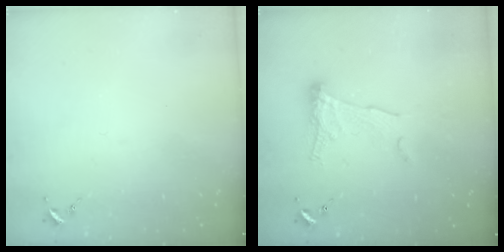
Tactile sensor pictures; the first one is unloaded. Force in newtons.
{"total": 10.1, "press": 10.1, "slide": 0.8}